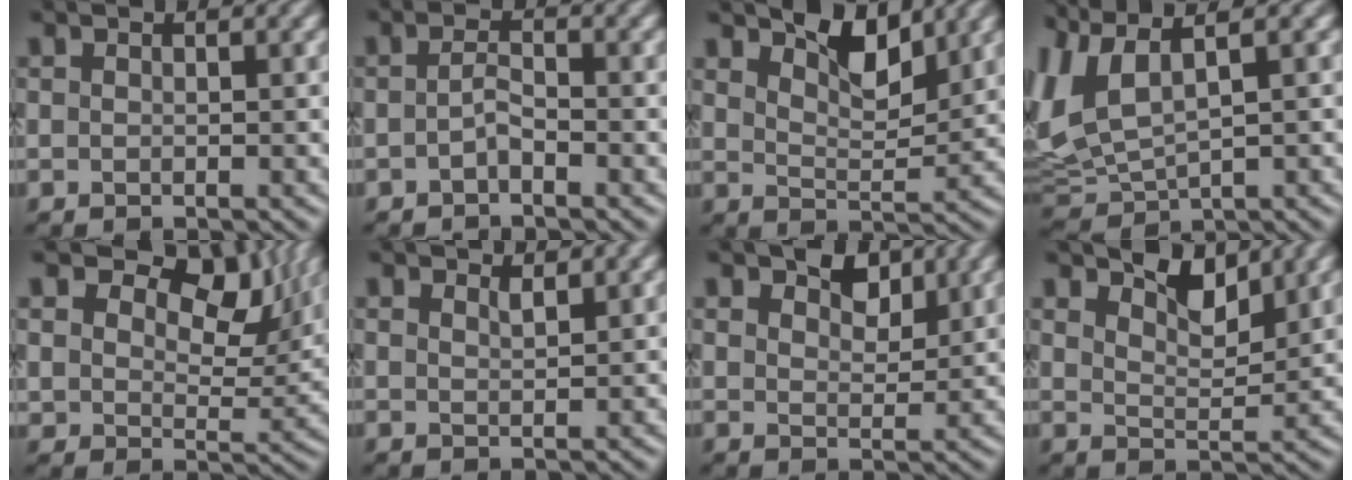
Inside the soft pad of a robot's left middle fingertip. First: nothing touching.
{"total": 1.1, "force": [-0.7, 0.3, 0.9], "torque": [-0.019, 0.008, -0.016]}
{"total": 4.6, "force": [3.7, 1.4, 2.4], "torque": [-0.041, 0.005, 0.061]}
{"total": 6.0, "force": [2.8, 2.7, 4.6], "torque": [-0.113, 0.013, 0.053]}
{"total": 8.6, "force": [5.5, 4.7, 4.6], "torque": [-0.078, 0.007, 0.089]}
{"total": 1.1, "force": [1.1, 0.0, 0.1], "torque": [0.001, 0.005, 0.020]}
{"total": 3.9, "force": [2.9, 1.9, 1.8], "torque": [-0.023, 0.010, 0.029]}
{"total": 3.8, "force": [3.2, 1.0, 1.7], "torque": [-0.032, 0.004, 0.053]}